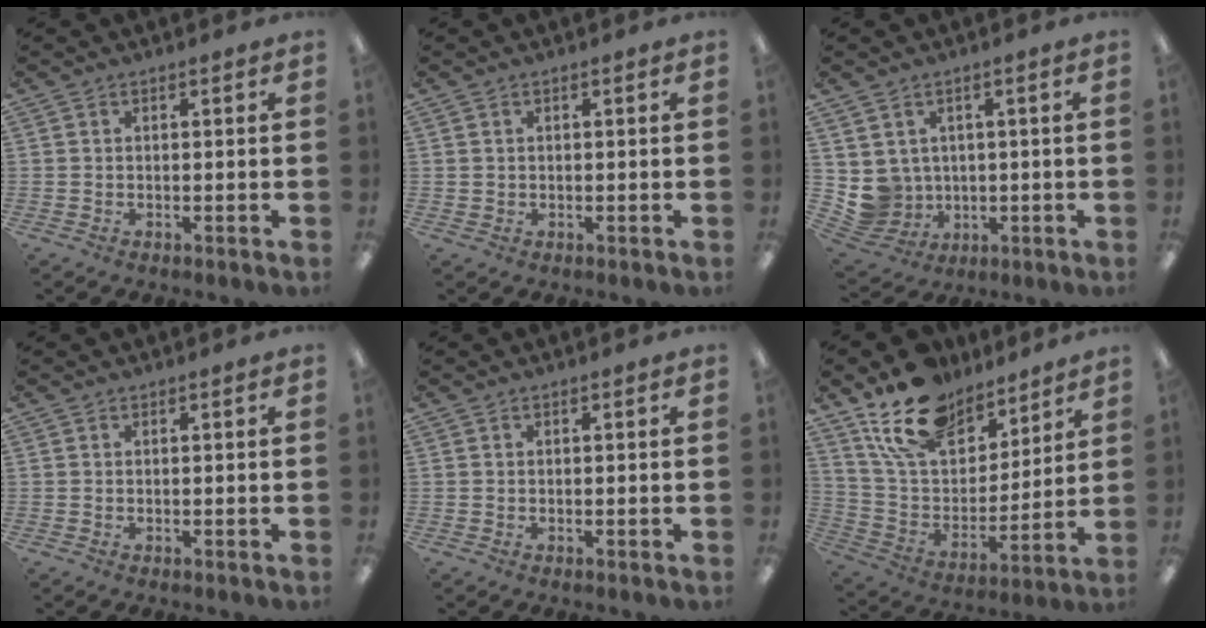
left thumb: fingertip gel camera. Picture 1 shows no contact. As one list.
[{"total": 0.8, "force": [0.3, 0.8, 0.0], "torque": [0.000, 0.005, 0.004]}, {"total": 6.1, "force": [1.6, 5.9, 0.6], "torque": [-0.049, -0.014, 0.040]}, {"total": 0.0}, {"total": 0.0}, {"total": 18.5, "force": [13.7, 9.7, 7.7], "torque": [-0.163, -0.072, 0.254]}]